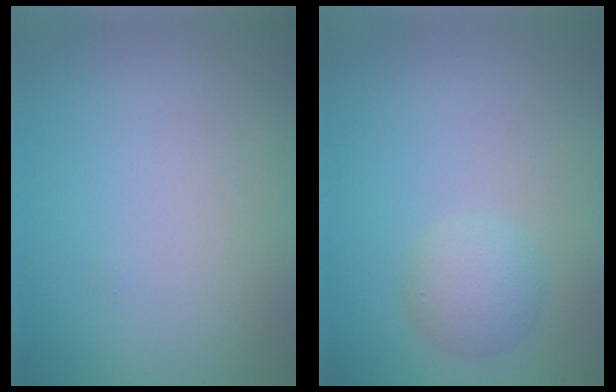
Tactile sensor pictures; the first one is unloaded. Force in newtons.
{"total": 2.4, "press": 2.4, "slide": 0.2}